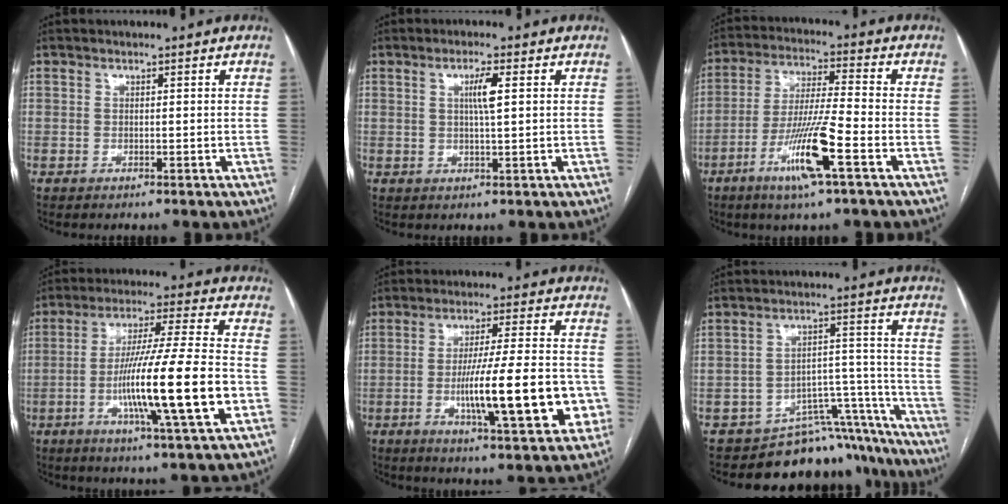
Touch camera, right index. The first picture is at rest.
{"total": 3.5, "force": [1.0, 0.0, 3.4], "torque": [-0.061, -0.001, 0.015]}
{"total": 11.7, "force": [-5.3, -0.2, 10.4], "torque": [-0.202, -0.016, -0.103]}
{"total": 17.6, "force": [-4.3, -0.2, 17.1], "torque": [-0.301, -0.010, -0.076]}
{"total": 16.4, "force": [-3.8, 2.4, 15.8], "torque": [-0.240, 0.003, -0.051]}
{"total": 13.4, "force": [-12.6, 4.4, -0.2], "torque": [0.047, 0.088, -0.174]}